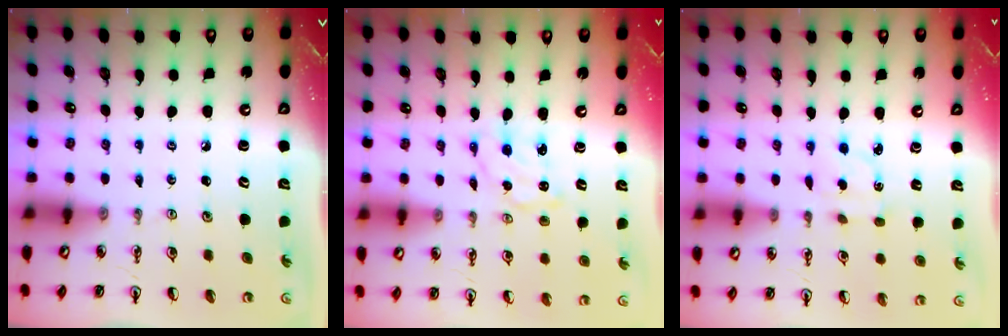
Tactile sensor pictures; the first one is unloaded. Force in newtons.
{"total": 1.6, "press": 1.6, "slide": 0.3}
{"total": 2.5, "press": 2.4, "slide": 0.6}